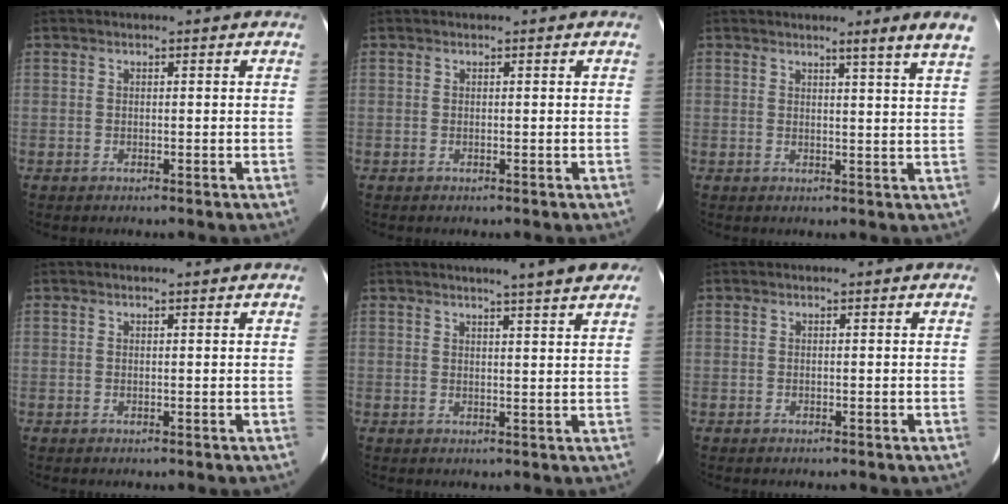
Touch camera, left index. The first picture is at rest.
{"total": 0.0}
{"total": 4.9, "force": [3.7, -1.3, 2.9], "torque": [-0.038, -0.016, 0.039]}
{"total": 0.7, "force": [0.6, 0.0, 0.3], "torque": [-0.008, 0.011, 0.012]}
{"total": 7.0, "force": [5.7, 0.0, 4.1], "torque": [-0.054, 0.007, 0.060]}
{"total": 0.0}